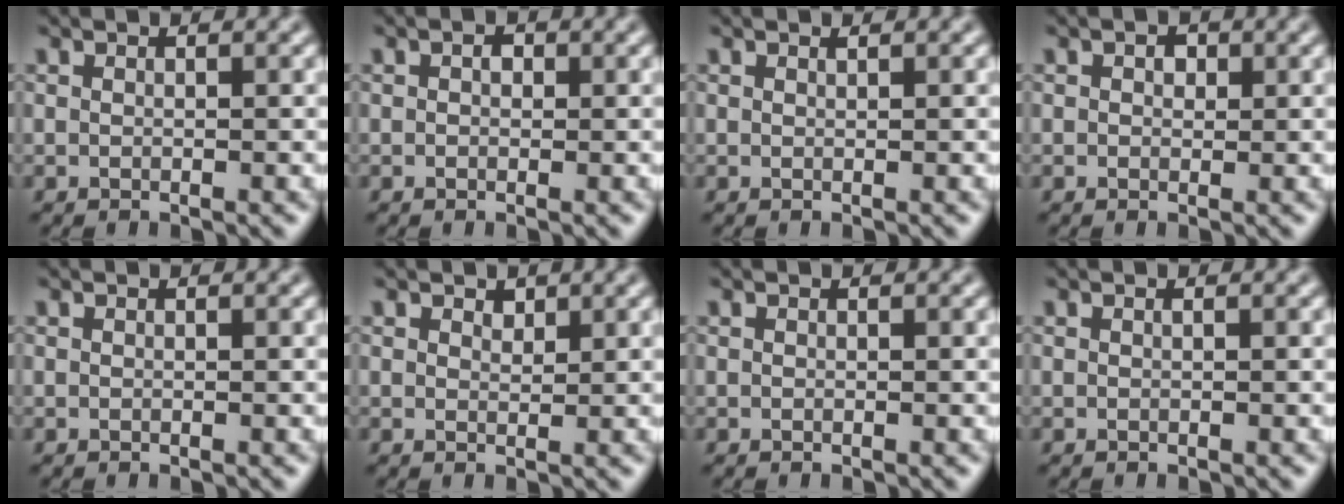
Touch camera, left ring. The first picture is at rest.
{"total": 0.9, "force": [0.2, 0.7, 0.5], "torque": [-0.007, -0.002, -0.001]}
{"total": 0.0}
{"total": 1.2, "force": [0.5, 0.8, 0.7], "torque": [-0.008, 0.000, 0.001]}
{"total": 0.0}
{"total": 0.9, "force": [0.8, 0.5, 0.3], "torque": [-0.004, 0.000, 0.012]}
{"total": 0.0}
{"total": 0.0}